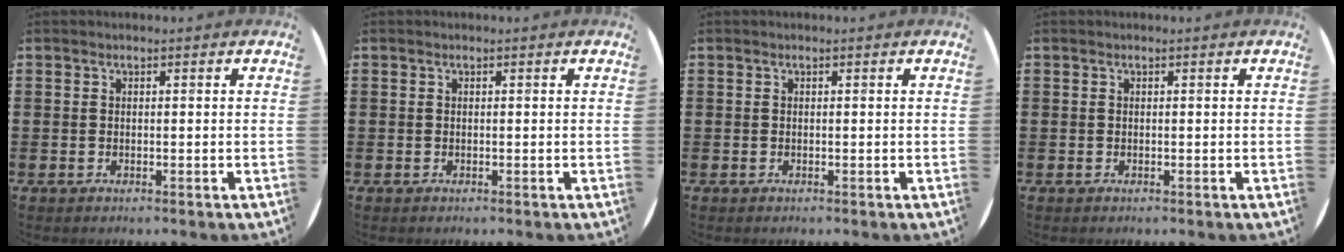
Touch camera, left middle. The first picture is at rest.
{"total": 0.0}
{"total": 0.0}
{"total": 0.0}